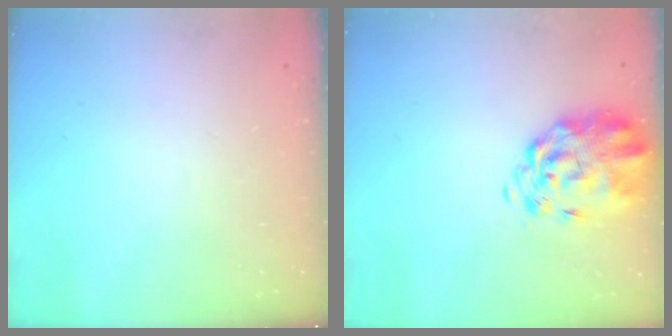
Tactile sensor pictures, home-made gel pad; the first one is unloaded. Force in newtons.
{"total": 3.9, "press": 3.3, "slide": 2.1}